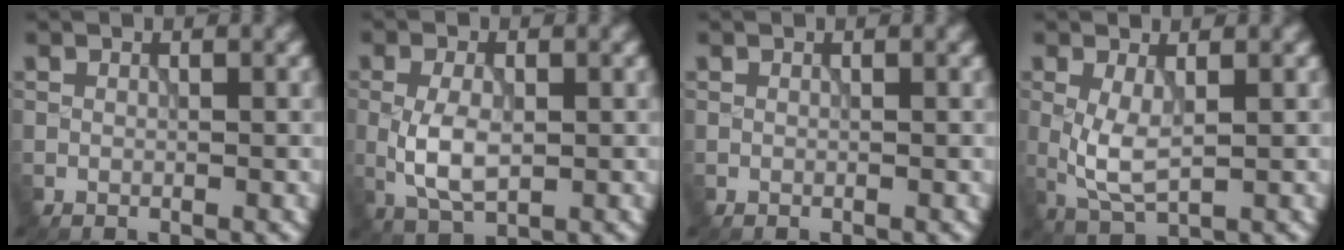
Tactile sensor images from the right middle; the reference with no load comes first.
{"total": 4.2, "force": [-0.5, 2.3, 3.6], "torque": [-0.084, -0.004, -0.007]}
{"total": 0.0}
{"total": 3.5, "force": [0.2, 1.4, 3.2], "torque": [-0.079, -0.006, 0.006]}